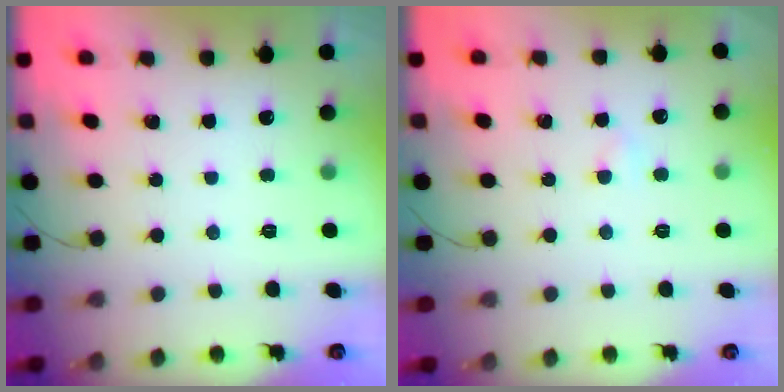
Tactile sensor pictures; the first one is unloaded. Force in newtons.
{"total": 2.4, "press": 2.3, "slide": 0.8}